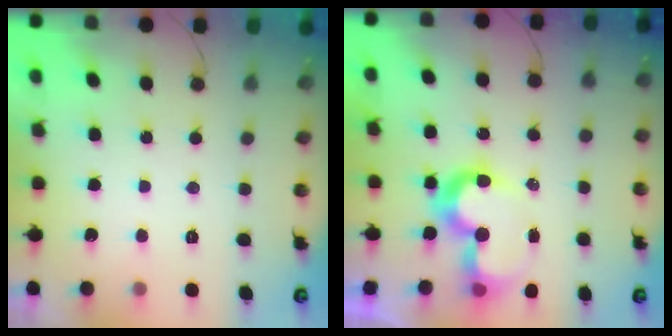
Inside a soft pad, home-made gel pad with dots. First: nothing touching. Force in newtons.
{"total": 9.8, "press": 9.4, "slide": 2.9}